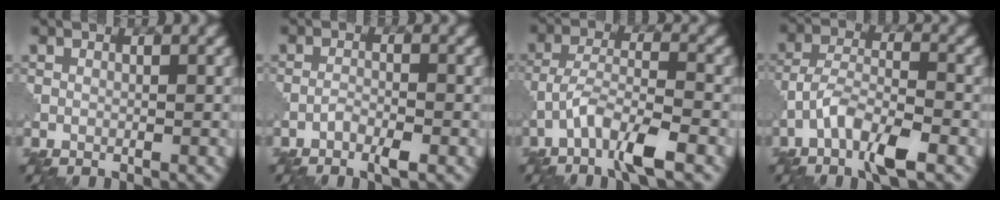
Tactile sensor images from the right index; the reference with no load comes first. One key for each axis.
{"total": 1.9, "fx": -1.3, "fy": 0.5, "fz": 1.4, "tx": -0.027, "ty": 0.001, "tz": -0.028}
{"total": 5.2, "fx": -3.1, "fy": 1.1, "fz": 4.1, "tx": -0.080, "ty": 0.003, "tz": -0.066}
{"total": 5.4, "fx": -3.0, "fy": 1.7, "fz": 4.1, "tx": -0.079, "ty": 0.006, "tz": -0.063}